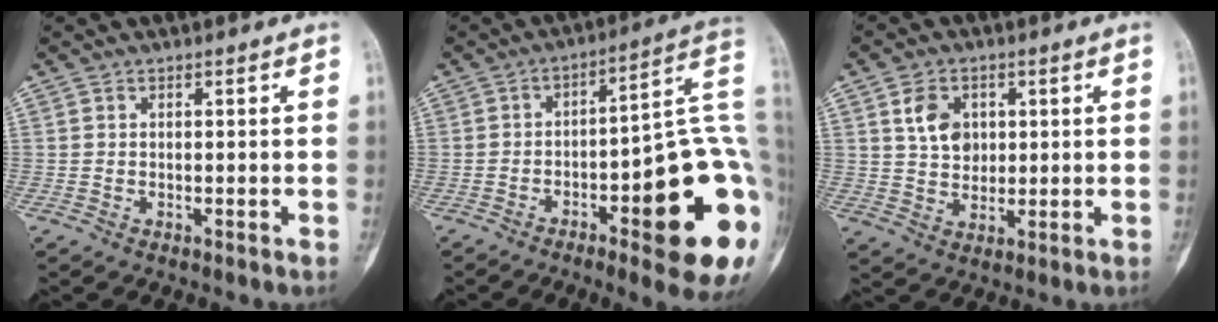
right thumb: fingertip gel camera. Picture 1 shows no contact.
{"total": 23.9, "force": [-5.4, 6.0, 22.5], "torque": [-0.248, 0.022, -0.065]}
{"total": 6.8, "force": [2.3, 5.0, 4.0], "torque": [-0.048, -0.014, 0.043]}